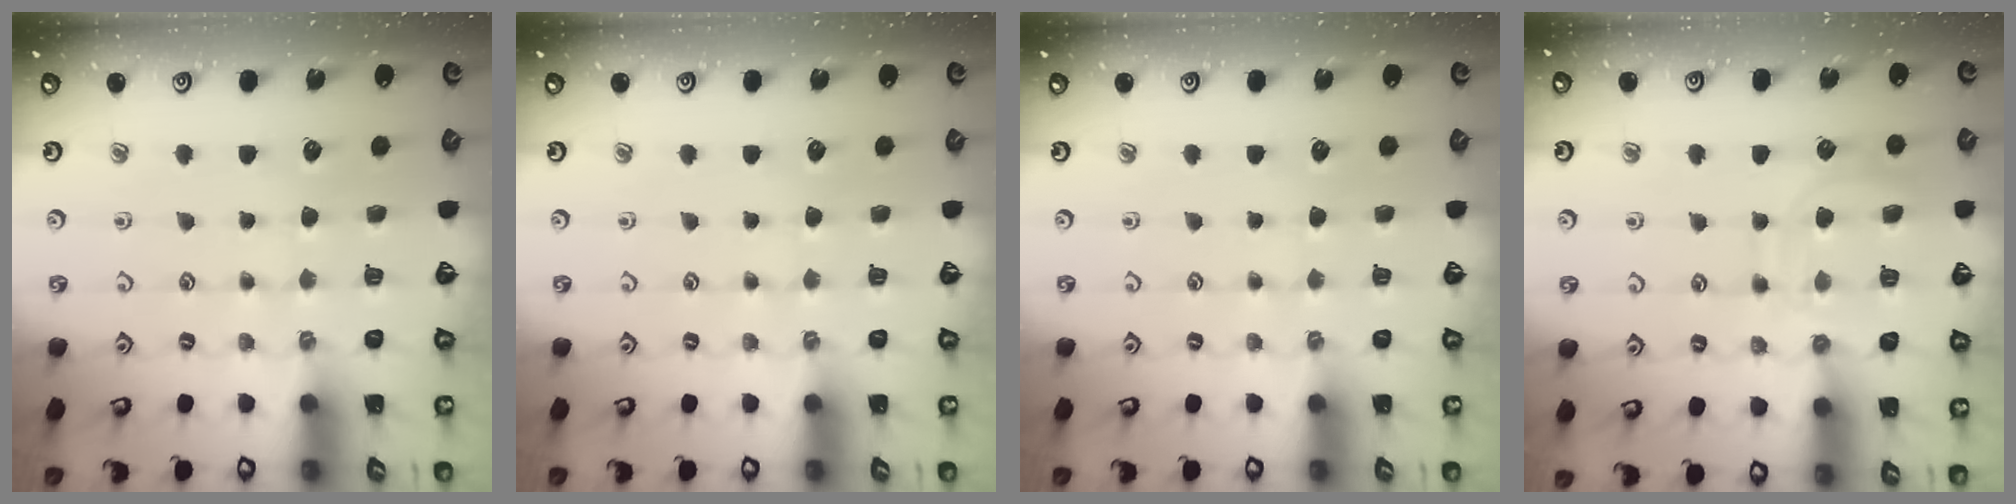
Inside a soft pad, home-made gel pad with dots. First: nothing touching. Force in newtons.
{"total": 0.0}
{"total": 0.0}
{"total": 11.3, "press": 11.2, "slide": 0.9}